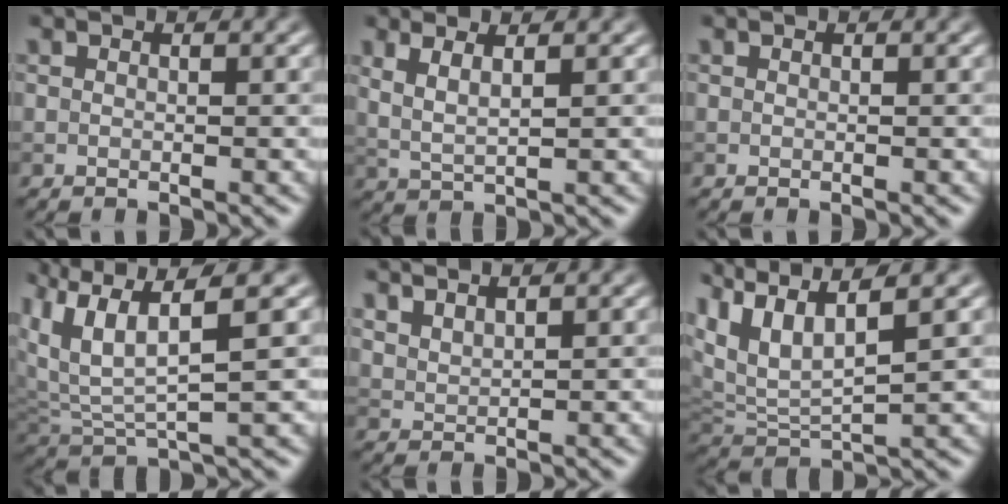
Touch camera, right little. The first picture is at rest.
{"total": 2.5, "force": [1.2, 0.7, 2.0], "torque": [-0.042, -0.006, 0.025]}
{"total": 0.0}
{"total": 7.5, "force": [3.3, 2.7, 6.2], "torque": [-0.141, 0.001, 0.066]}
{"total": 2.1, "force": [1.9, 0.4, 0.8], "torque": [-0.012, 0.009, 0.033]}
{"total": 7.0, "force": [4.4, 2.3, 4.9], "torque": [-0.119, 0.014, 0.085]}